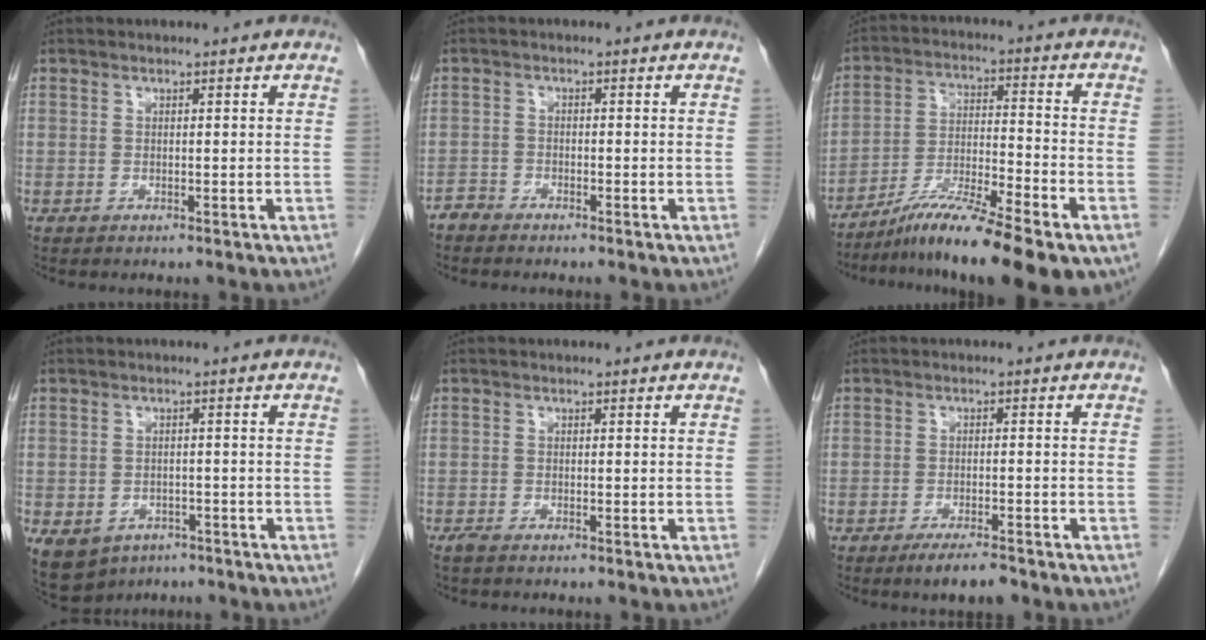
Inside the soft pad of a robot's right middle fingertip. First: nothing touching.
{"total": 1.5, "force": [-1.5, 0.3, -0.2], "torque": [0.010, -0.001, -0.029]}
{"total": 14.1, "force": [-10.0, 1.1, 9.9], "torque": [-0.169, -0.014, -0.171]}
{"total": 9.6, "force": [-5.2, 7.4, 3.1], "torque": [-0.082, -0.001, -0.065]}
{"total": 1.3, "force": [-1.1, 0.3, 0.6], "torque": [-0.019, -0.005, -0.019]}
{"total": 4.2, "force": [-3.2, 0.7, 2.7], "torque": [-0.046, -0.005, -0.051]}